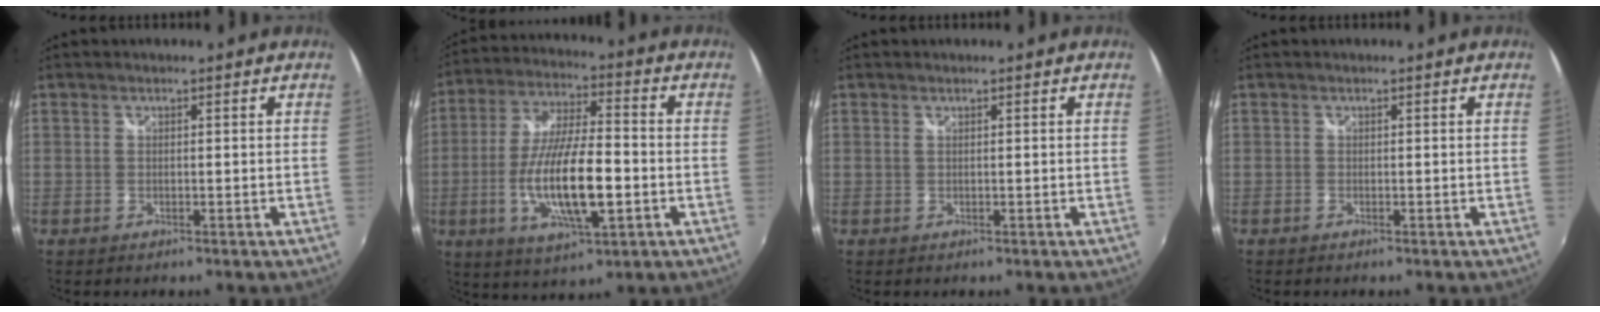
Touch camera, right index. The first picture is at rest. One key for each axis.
{"total": 16.1, "fx": -3.9, "fy": 4.4, "fz": 15.0, "tx": -0.298, "ty": -0.013, "tz": -0.068}
{"total": 0.0}
{"total": 0.0}